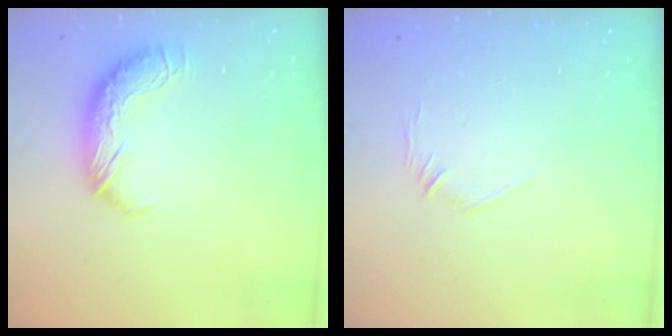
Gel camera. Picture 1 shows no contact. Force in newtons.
{"total": 6.7, "press": 6.7, "slide": 1.0}